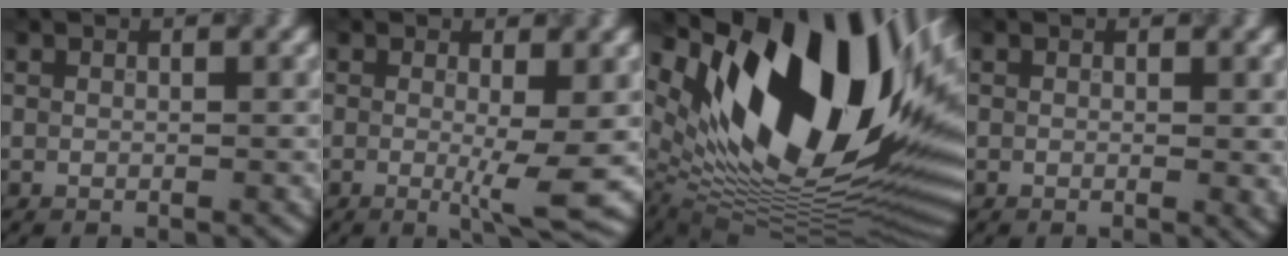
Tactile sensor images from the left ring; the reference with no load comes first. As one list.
[{"total": 4.1, "force": [-0.3, 0.5, 4.1], "torque": [-0.067, -0.014, -0.006]}, {"total": 20.0, "force": [7.4, 9.5, 15.9], "torque": [-0.264, 0.022, 0.120]}, {"total": 1.2, "force": [0.1, 0.2, 1.2], "torque": [-0.012, -0.005, -0.001]}]